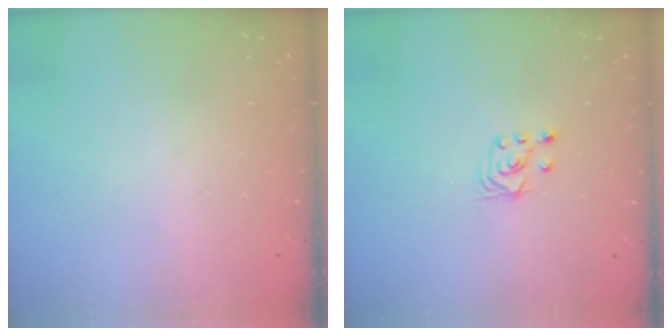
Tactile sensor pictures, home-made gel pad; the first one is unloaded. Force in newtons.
{"total": 2.6, "press": 2.5, "slide": 1.0}